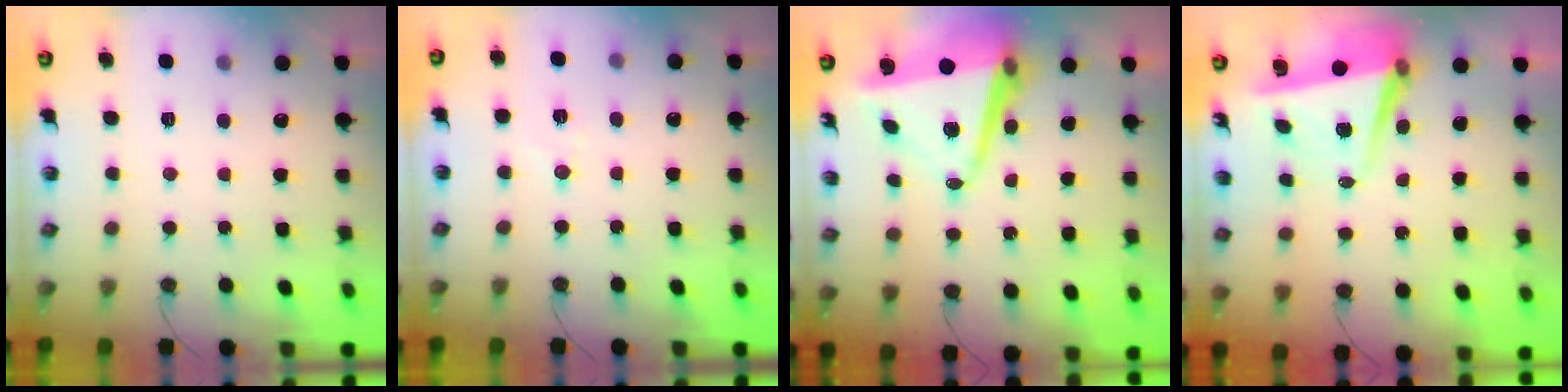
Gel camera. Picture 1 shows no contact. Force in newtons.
{"total": 4.8, "press": 4.7, "slide": 1.0}
{"total": 11.5, "press": 11.3, "slide": 2.0}
{"total": 5.6, "press": 5.6, "slide": 0.2}